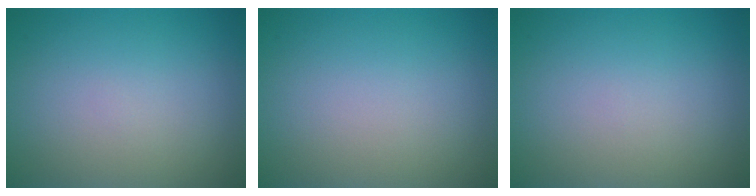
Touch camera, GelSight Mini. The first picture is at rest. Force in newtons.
{"total": 0.0}
{"total": 0.0}